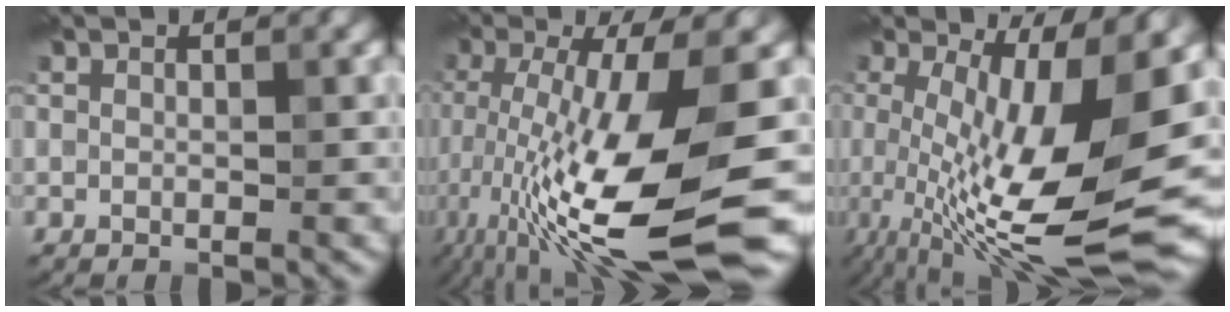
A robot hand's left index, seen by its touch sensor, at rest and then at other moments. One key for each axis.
{"total": 13.2, "fx": -4.6, "fy": 2.7, "fz": 12.1, "tx": -0.226, "ty": -0.019, "tz": -0.076}
{"total": 13.6, "fx": -1.7, "fy": 3.6, "fz": 13.0, "tx": -0.213, "ty": -0.013, "tz": -0.027}